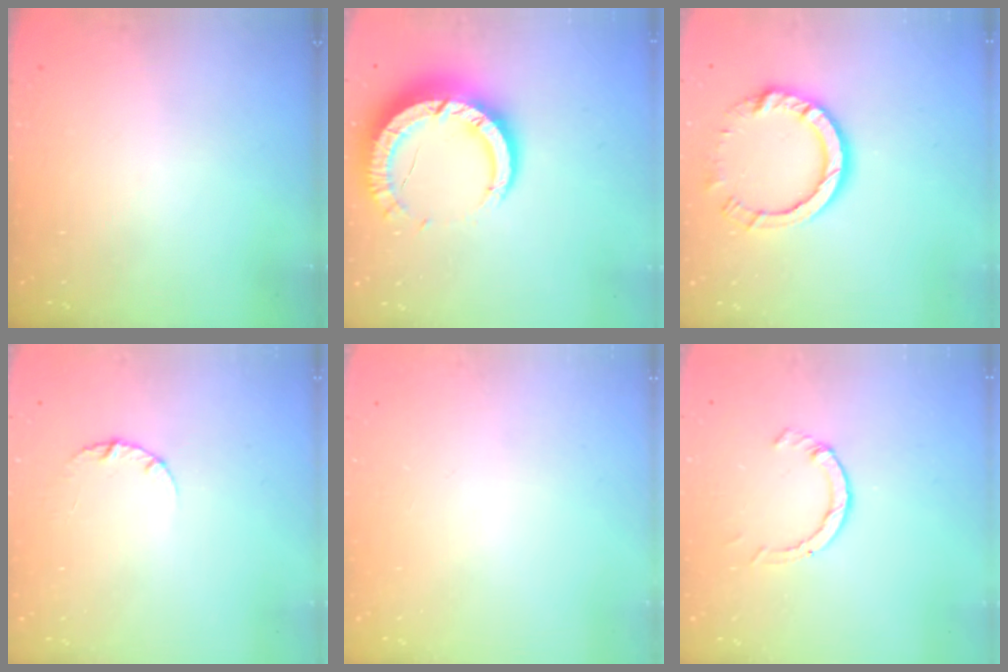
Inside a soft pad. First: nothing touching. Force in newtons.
{"total": 14.1, "press": 14.1, "slide": 1.2}
{"total": 10.8, "press": 10.7, "slide": 1.0}
{"total": 2.5, "press": 2.5, "slide": 0.3}
{"total": 0.0}
{"total": 2.3, "press": 2.3, "slide": 0.3}